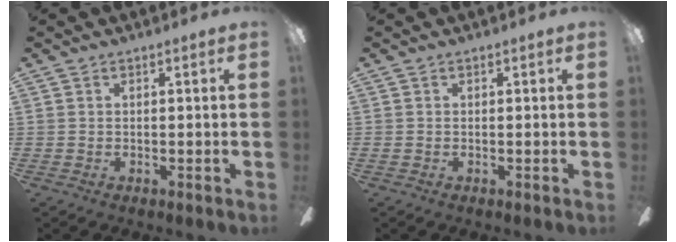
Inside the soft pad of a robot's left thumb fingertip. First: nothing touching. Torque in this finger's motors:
{"motor_torque": [0.00, 0.00, 0.00, 0.00, 0.00]}